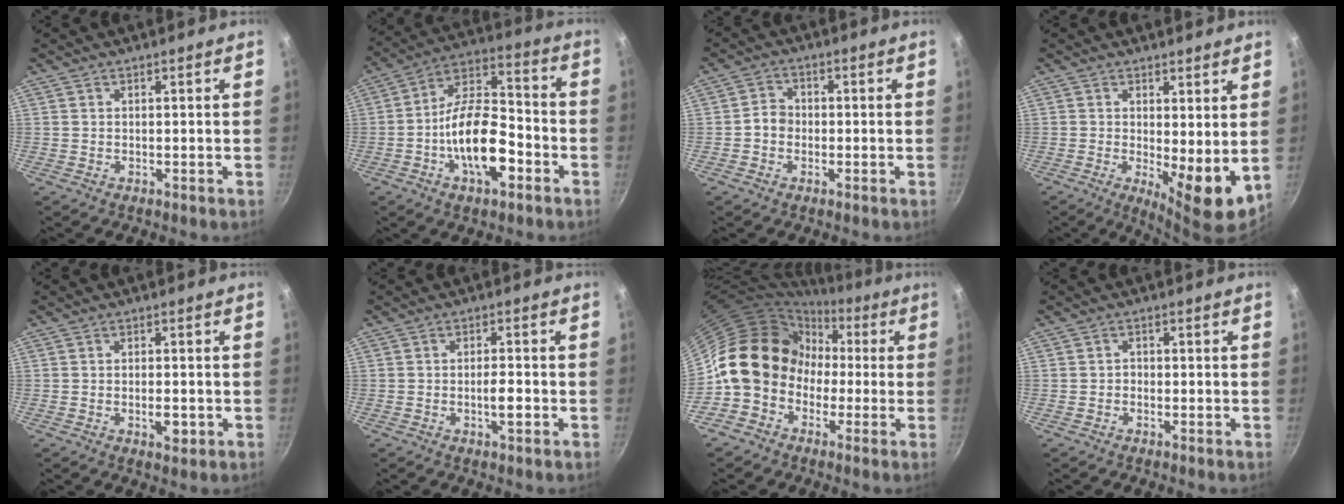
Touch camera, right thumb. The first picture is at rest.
{"total": 16.0, "force": [-5.4, 7.7, 12.9], "torque": [-0.202, 0.051, -0.105]}
{"total": 4.3, "force": [-0.9, 3.8, 1.8], "torque": [-0.004, 0.018, -0.023]}
{"total": 8.6, "force": [0.4, 2.9, 8.1], "torque": [-0.109, -0.024, 0.012]}
{"total": 3.5, "force": [-1.0, 1.7, 2.9], "torque": [-0.045, 0.004, -0.015]}
{"total": 3.7, "force": [-1.2, 1.0, 3.4], "torque": [-0.055, 0.009, -0.021]}
{"total": 14.0, "force": [-1.4, 12.2, 6.7], "torque": [-0.059, 0.048, -0.037]}
{"total": 1.0, "force": [-0.6, 0.8, 0.2], "torque": [-0.001, 0.004, -0.014]}